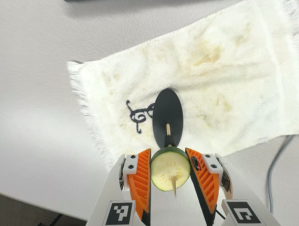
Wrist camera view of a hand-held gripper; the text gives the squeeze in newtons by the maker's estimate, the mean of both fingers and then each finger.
{"total": 8.3, "left": 8.0, "right": 8.6}